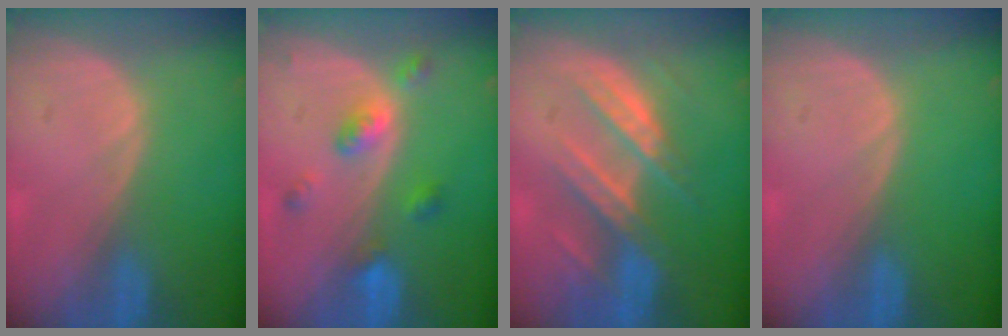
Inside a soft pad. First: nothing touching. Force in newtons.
{"total": 5.3, "press": 4.6, "slide": 2.5}
{"total": 8.6, "press": 7.8, "slide": 3.7}
{"total": 0.0}